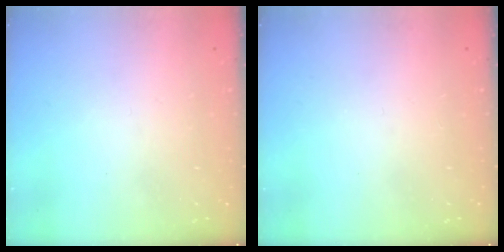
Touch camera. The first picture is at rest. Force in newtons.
{"total": 0.0}